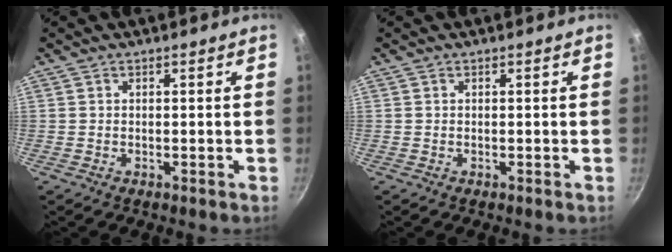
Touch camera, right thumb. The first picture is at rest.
{"total": 0.0}